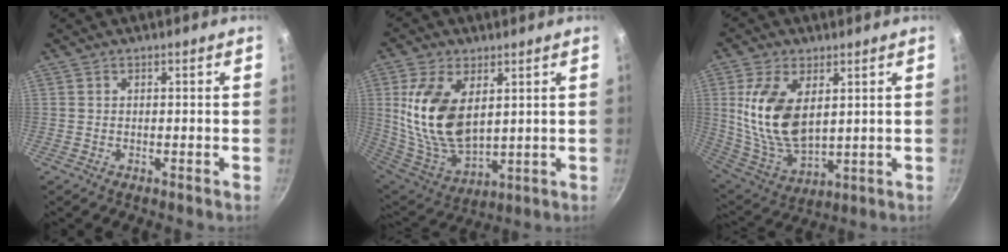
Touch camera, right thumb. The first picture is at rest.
{"total": 16.8, "force": [3.9, 9.5, 13.2], "torque": [-0.247, -0.034, 0.091]}
{"total": 15.3, "force": [3.4, 8.5, 12.2], "torque": [-0.229, -0.029, 0.080]}